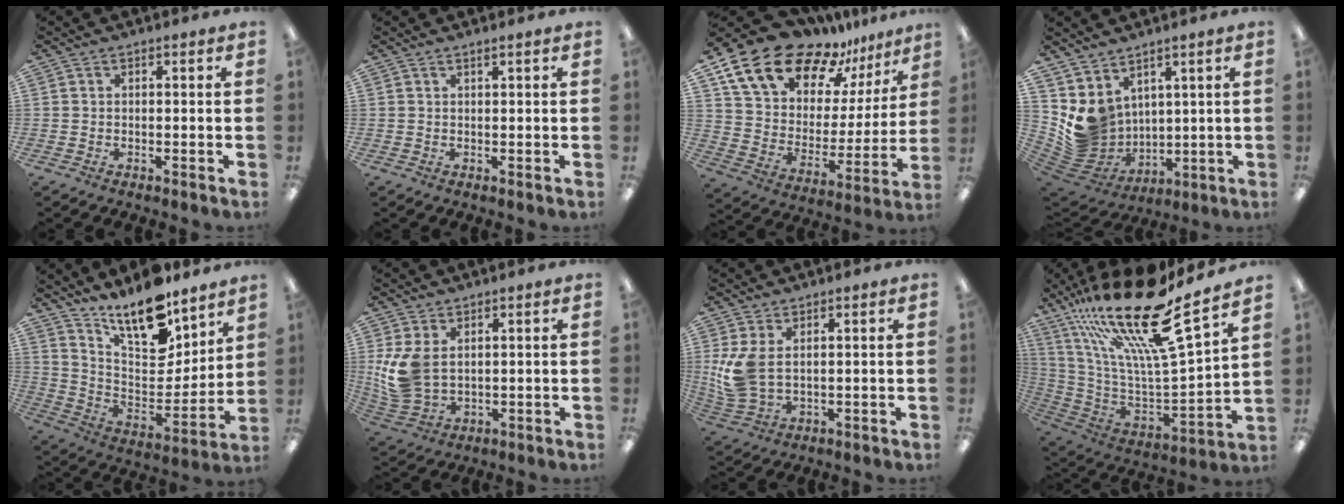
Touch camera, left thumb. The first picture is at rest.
{"total": 0.7, "force": [0.6, 0.1, 0.3], "torque": [-0.006, 0.000, 0.011]}
{"total": 19.9, "force": [15.3, 10.2, 7.8], "torque": [-0.150, -0.109, 0.279]}
{"total": 9.2, "force": [4.1, 7.9, 2.2], "torque": [-0.073, -0.043, 0.092]}
{"total": 16.5, "force": [13.9, 5.4, 7.0], "torque": [-0.129, -0.110, 0.246]}
{"total": 9.8, "force": [1.8, 6.9, 6.7], "torque": [-0.163, -0.002, 0.038]}
{"total": 8.6, "force": [1.5, 5.5, 6.4], "torque": [-0.149, -0.003, 0.029]}
{"total": 25.3, "force": [16.8, 5.6, 18.0], "torque": [-0.328, -0.124, 0.277]}